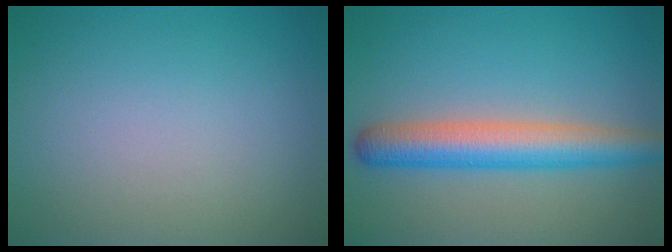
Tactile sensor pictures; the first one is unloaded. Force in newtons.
{"total": 5.5, "press": 5.5, "slide": 0.3}